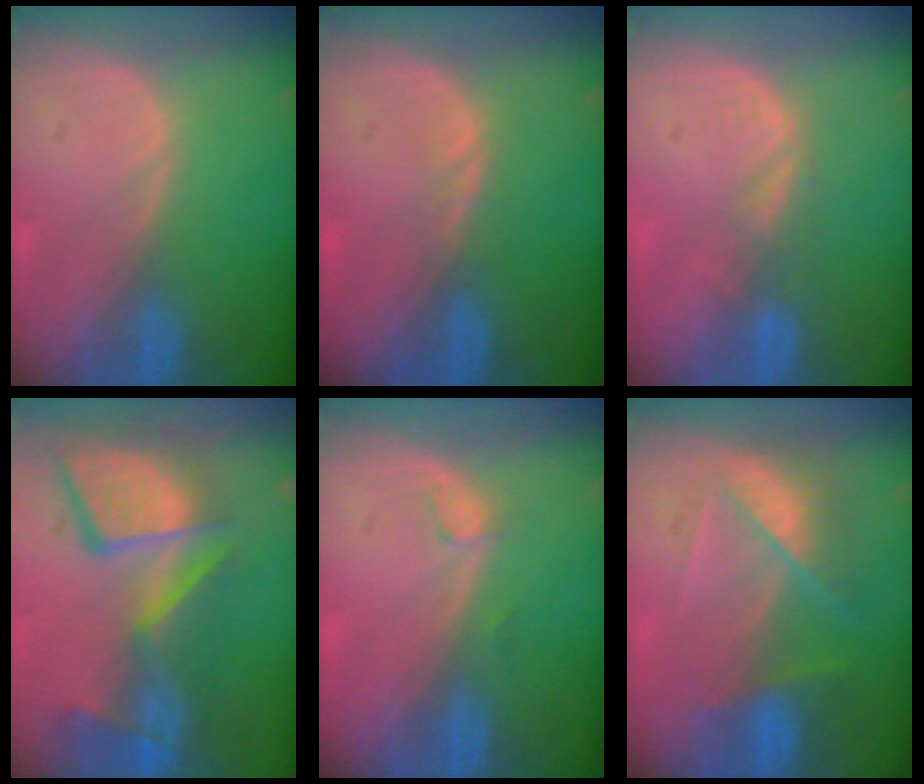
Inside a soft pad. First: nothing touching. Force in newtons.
{"total": 1.1, "press": 1.0, "slide": 0.2}
{"total": 2.8, "press": 2.2, "slide": 1.7}
{"total": 13.6, "press": 11.2, "slide": 7.8}
{"total": 1.1, "press": 1.1, "slide": 0.2}
{"total": 7.4, "press": 6.5, "slide": 3.4}